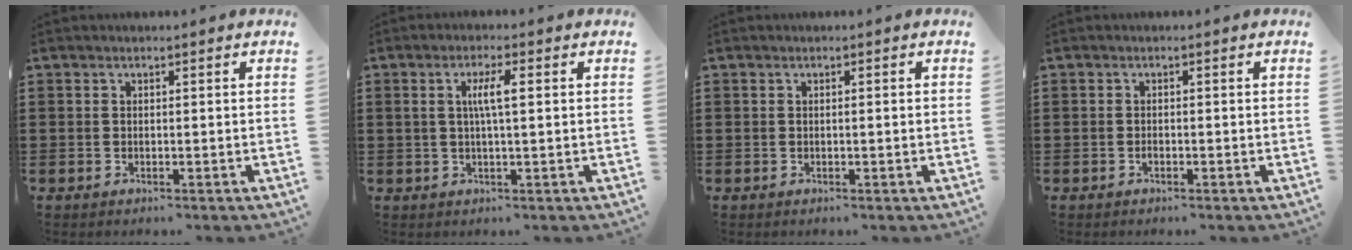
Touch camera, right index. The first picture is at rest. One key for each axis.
{"total": 3.9, "fx": 0.6, "fy": 0.6, "fz": 3.8, "tx": -0.074, "ty": 0.003, "tz": 0.006}
{"total": 0.5, "fx": -0.1, "fy": -0.1, "fz": 0.5, "tx": -0.007, "ty": -0.002, "tz": -0.002}
{"total": 0.6, "fx": -0.3, "fy": 0.2, "fz": 0.4, "tx": -0.010, "ty": -0.003, "tz": -0.005}